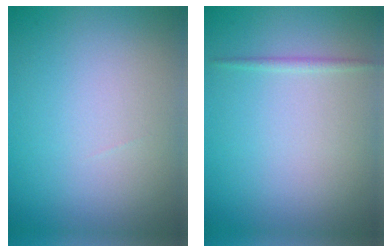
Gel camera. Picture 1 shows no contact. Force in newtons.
{"total": 0.7, "press": 0.7, "slide": 0.0}